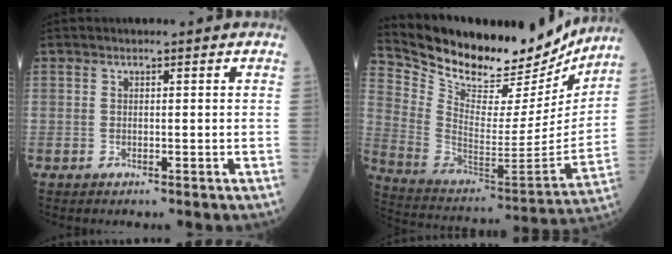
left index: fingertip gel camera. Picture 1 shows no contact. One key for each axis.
{"total": 24.8, "fx": 21.9, "fy": 6.8, "fz": 9.4, "tx": -0.170, "ty": -0.038, "tz": 0.329}